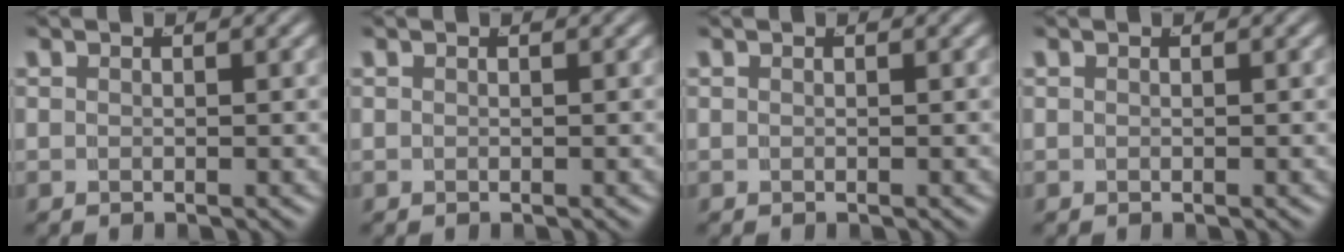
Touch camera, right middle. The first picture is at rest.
{"total": 0.0}
{"total": 0.0}
{"total": 0.0}